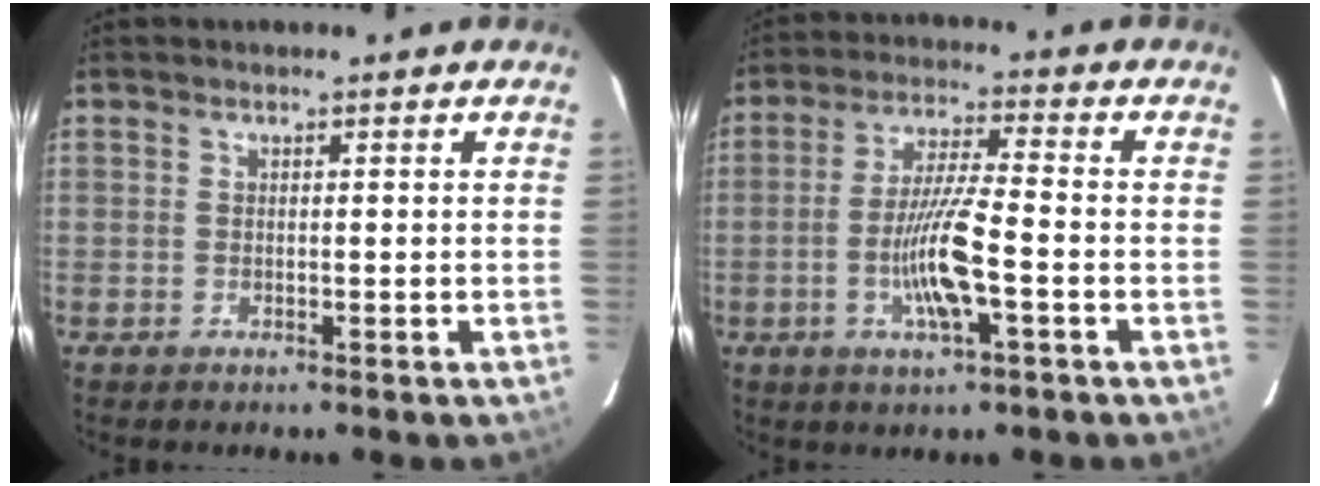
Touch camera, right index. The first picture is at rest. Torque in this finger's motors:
{"motor_torque": [0.20, -0.22, 0.22, 0.14]}